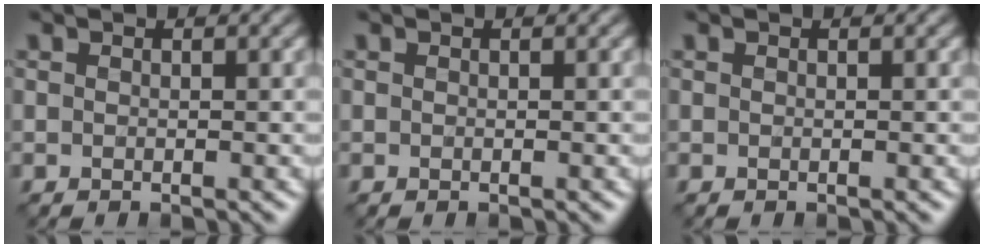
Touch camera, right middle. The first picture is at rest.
{"total": 0.0}
{"total": 0.0}